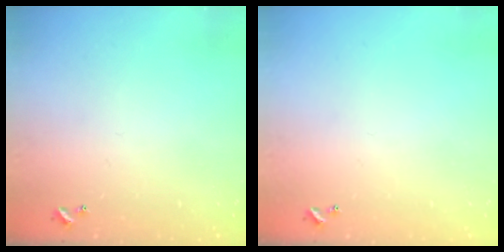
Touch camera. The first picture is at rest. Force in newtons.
{"total": 0.0}